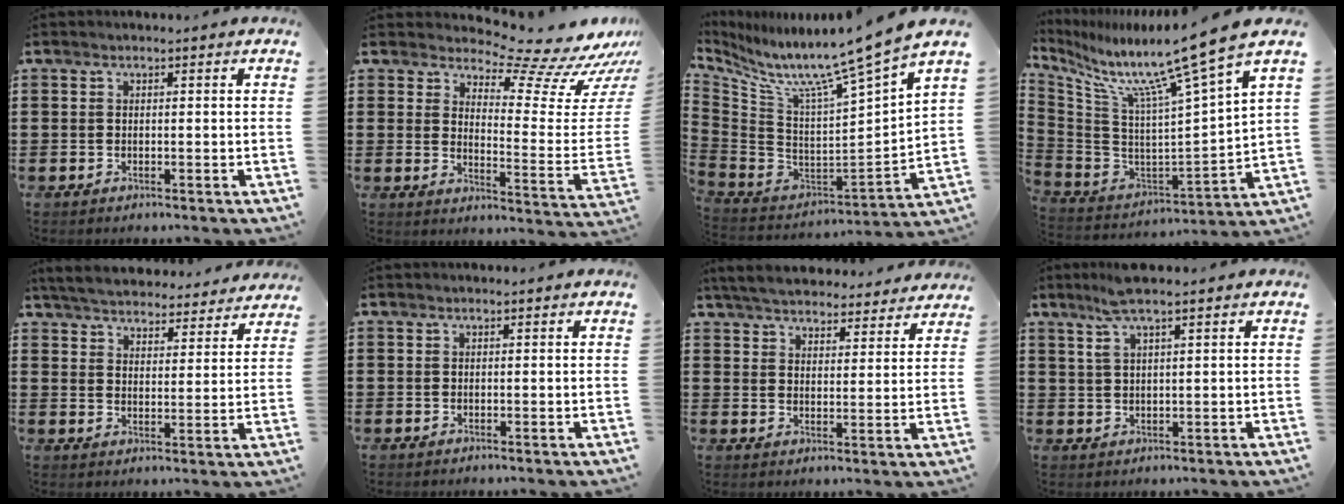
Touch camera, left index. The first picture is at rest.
{"total": 10.0, "force": [8.7, 1.5, 4.5], "torque": [-0.075, -0.082, 0.145]}
{"total": 10.1, "force": [8.8, -1.6, 4.9], "torque": [-0.110, -0.091, 0.134]}
{"total": 11.1, "force": [8.9, -1.4, 6.6], "torque": [-0.145, -0.081, 0.135]}
{"total": 5.2, "force": [5.1, 0.2, 0.6], "torque": [-0.036, -0.034, 0.089]}
{"total": 0.0}
{"total": 5.5, "force": [5.4, 0.4, 1.1], "torque": [-0.044, -0.027, 0.096]}
{"total": 4.5, "force": [3.0, 0.3, 3.3], "torque": [-0.073, 0.002, 0.052]}